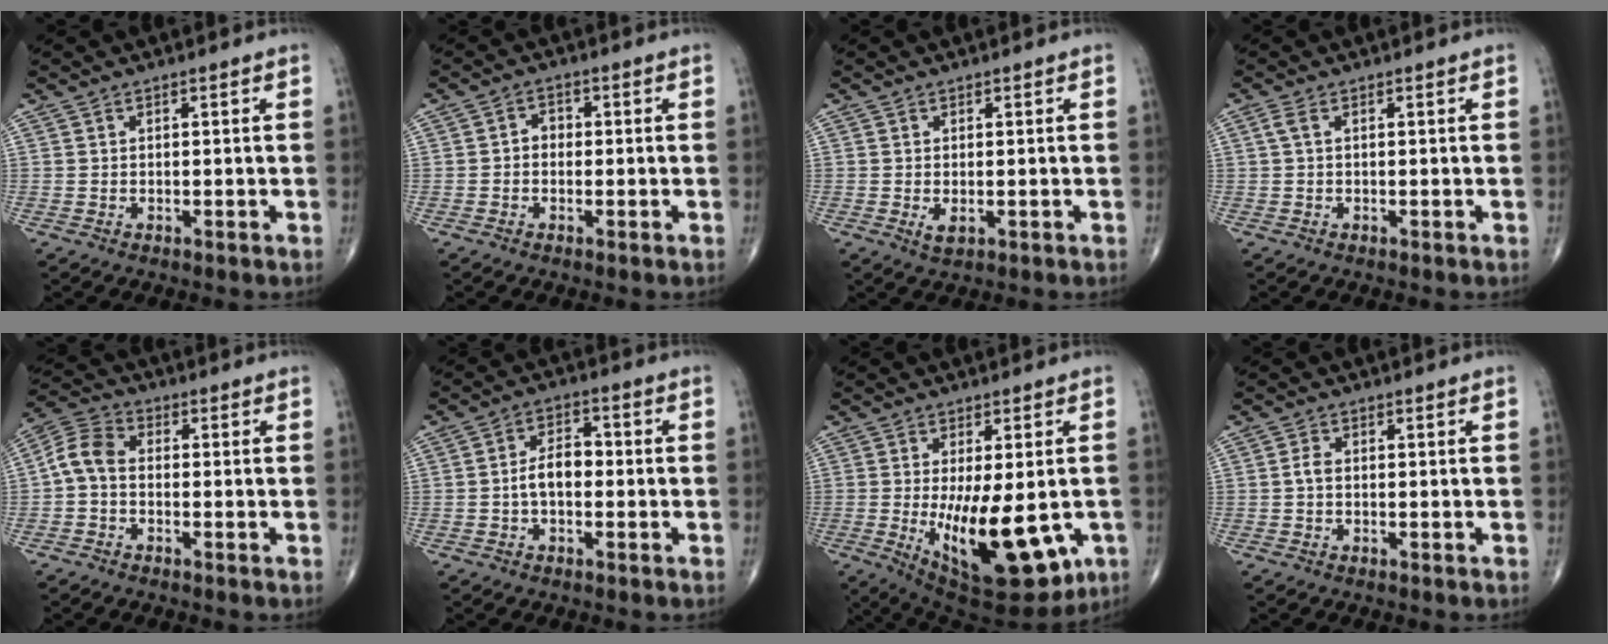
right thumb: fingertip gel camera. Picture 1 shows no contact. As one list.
[{"total": 2.4, "force": [-0.3, 1.9, 1.4], "torque": [-0.009, 0.012, -0.013]}, {"total": 2.0, "force": [-0.4, 1.0, 1.7], "torque": [-0.029, -0.004, 0.000]}, {"total": 1.5, "force": [0.2, 0.5, 1.3], "torque": [-0.039, 0.009, 0.006]}, {"total": 6.1, "force": [-0.8, 4.1, 4.5], "torque": [-0.084, 0.022, -0.032]}, {"total": 5.7, "force": [-0.8, 3.4, 4.5], "torque": [-0.070, 0.023, -0.021]}, {"total": 18.5, "force": [-3.8, 7.5, 16.4], "torque": [-0.237, -0.029, -0.029]}, {"total": 1.6, "force": [-0.2, 1.0, 1.2], "torque": [-0.022, 0.002, -0.007]}]